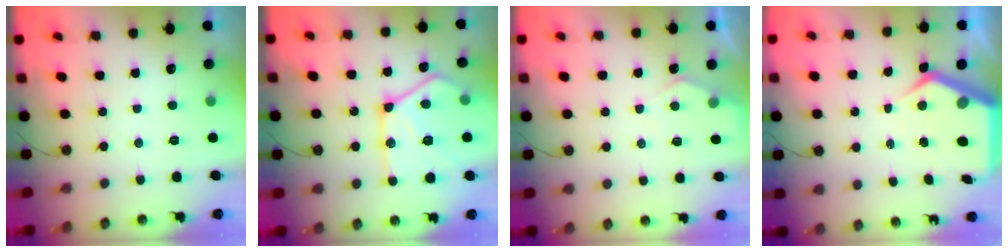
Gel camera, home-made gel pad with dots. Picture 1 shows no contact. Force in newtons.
{"total": 19.3, "press": 19.2, "slide": 2.1}
{"total": 5.1, "press": 5.0, "slide": 0.7}
{"total": 7.5, "press": 7.5, "slide": 0.5}